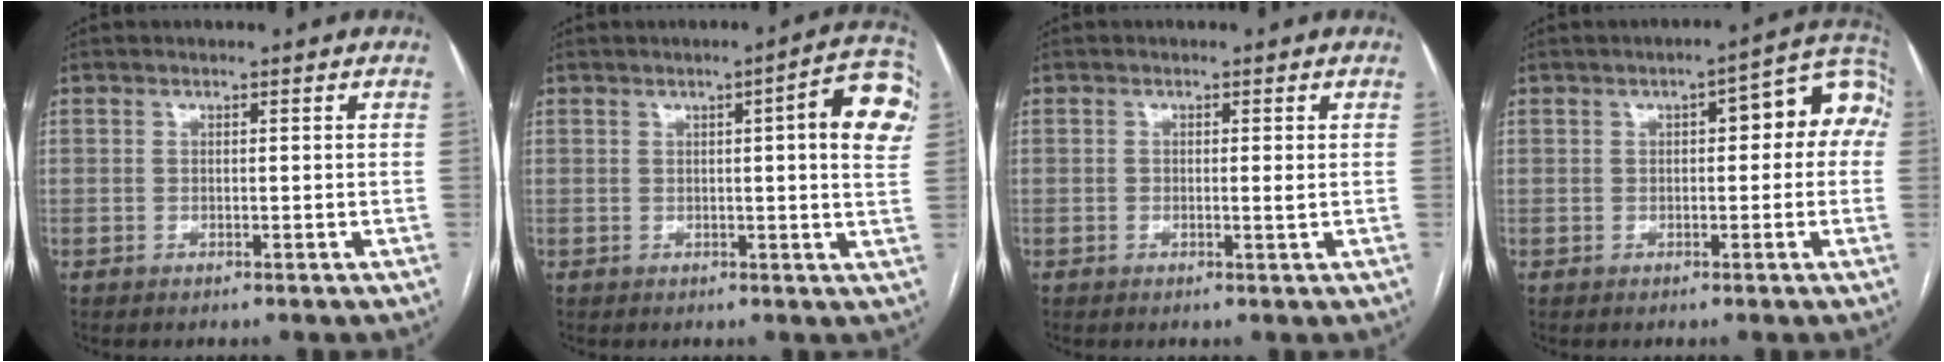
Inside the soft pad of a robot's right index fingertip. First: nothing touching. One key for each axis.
{"total": 9.2, "fx": 2.4, "fy": 1.0, "fz": 8.8, "tx": -0.094, "ty": 0.011, "tz": 0.018}
{"total": 1.0, "fx": -0.1, "fy": 0.0, "fz": 1.0, "tx": -0.016, "ty": -0.003, "tz": -0.002}
{"total": 9.1, "fx": 1.6, "fy": 3.2, "fz": 8.4, "tx": -0.096, "ty": 0.045, "tz": 0.015}